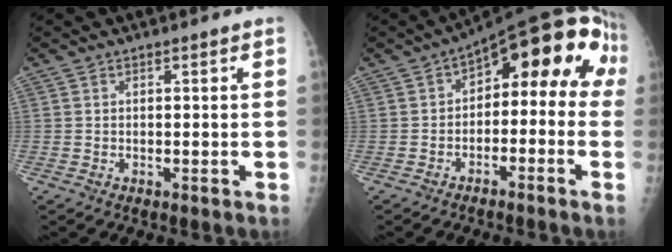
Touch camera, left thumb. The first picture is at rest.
{"total": 14.1, "force": [0.0, 7.8, 11.7], "torque": [-0.115, 0.063, -0.010]}